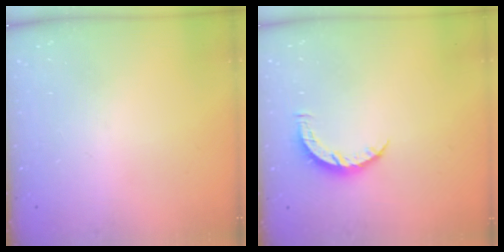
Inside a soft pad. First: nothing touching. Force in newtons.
{"total": 5.2, "press": 5.2, "slide": 0.5}